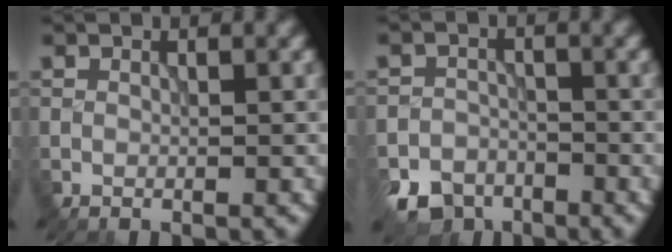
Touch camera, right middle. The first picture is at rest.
{"total": 5.5, "force": [-4.2, 3.3, 1.3], "torque": [-0.013, -0.015, -0.072]}